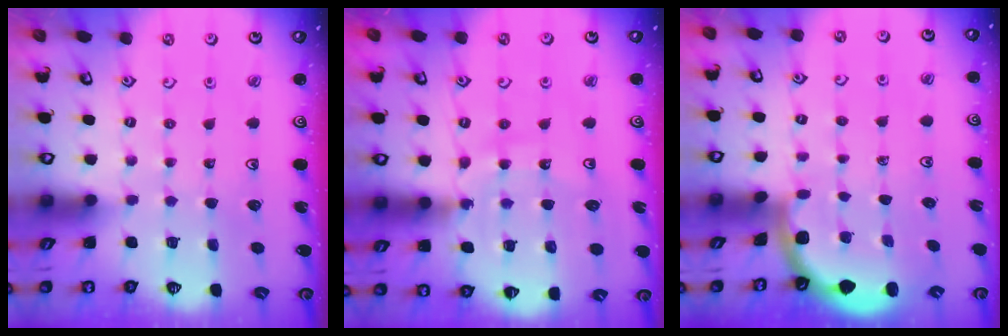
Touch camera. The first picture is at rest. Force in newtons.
{"total": 12.7, "press": 12.5, "slide": 2.4}
{"total": 1.7, "press": 1.7, "slide": 0.0}